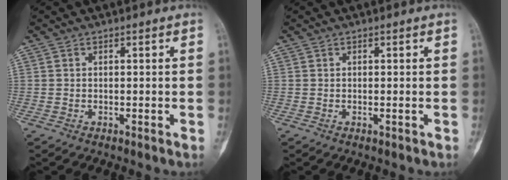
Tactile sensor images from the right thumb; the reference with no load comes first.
{"total": 0.0}